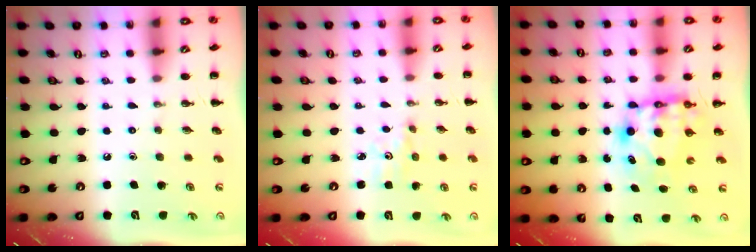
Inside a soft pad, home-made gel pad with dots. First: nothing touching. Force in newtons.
{"total": 3.0, "press": 2.9, "slide": 0.9}
{"total": 7.7, "press": 7.4, "slide": 2.0}